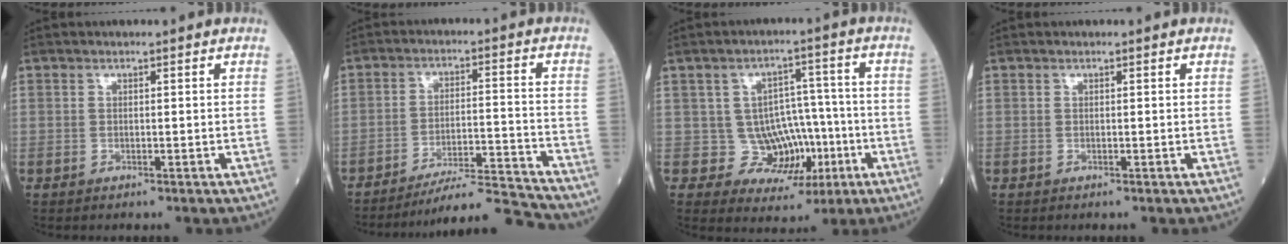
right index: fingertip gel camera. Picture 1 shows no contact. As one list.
[{"total": 10.9, "force": [-10.6, -1.6, 1.6], "torque": [-0.016, 0.011, -0.176]}, {"total": 7.7, "force": [-1.4, 7.0, 2.8], "torque": [-0.024, 0.027, -0.008]}, {"total": 0.0}]